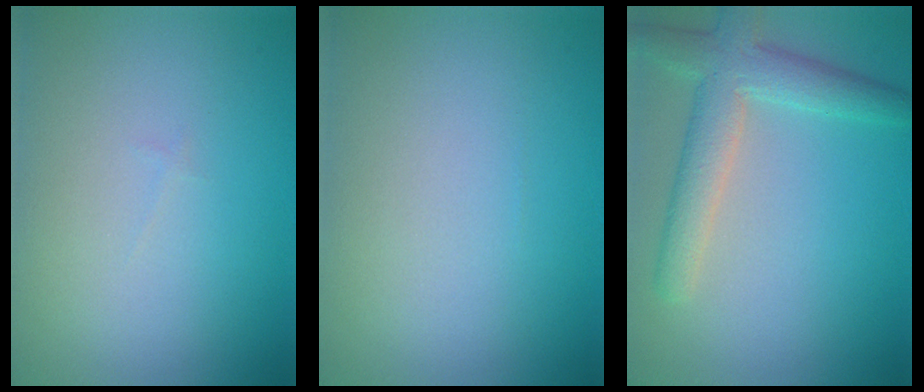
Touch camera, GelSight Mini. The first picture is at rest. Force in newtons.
{"total": 0.0}
{"total": 4.8, "press": 4.8, "slide": 0.3}